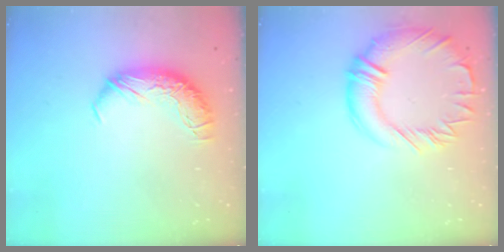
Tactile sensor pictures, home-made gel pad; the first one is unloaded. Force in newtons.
{"total": 7.1, "press": 6.7, "slide": 2.1}